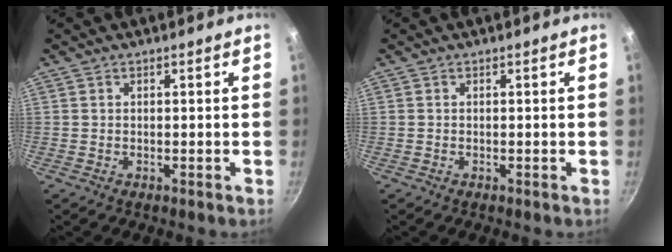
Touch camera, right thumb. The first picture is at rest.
{"total": 0.0}